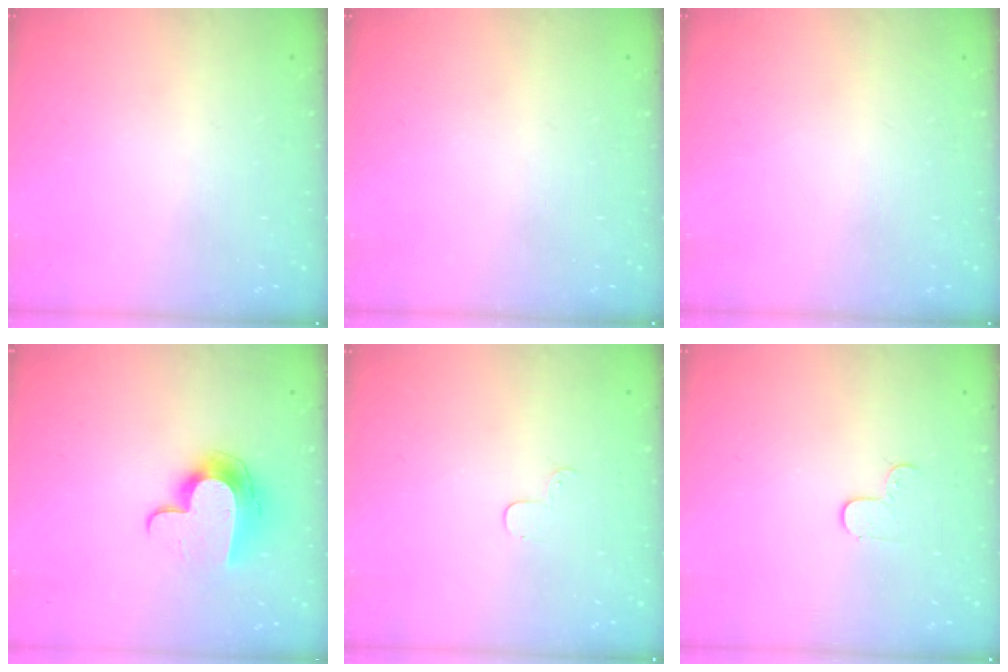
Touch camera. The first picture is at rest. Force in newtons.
{"total": 0.0}
{"total": 0.0}
{"total": 11.6, "press": 11.6, "slide": 0.2}
{"total": 2.9, "press": 2.9, "slide": 0.3}
{"total": 3.5, "press": 3.5, "slide": 0.4}